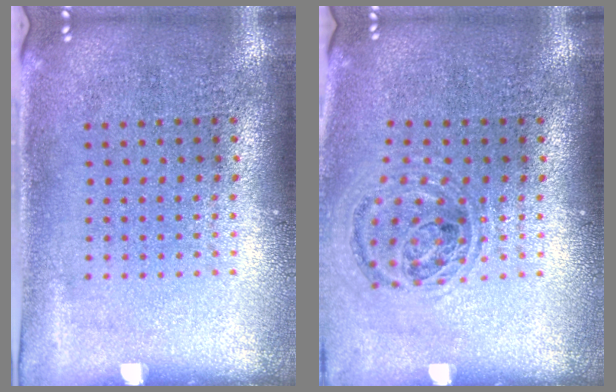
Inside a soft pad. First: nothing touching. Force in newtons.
{"total": 1.0, "press": 1.0, "slide": 0.1}